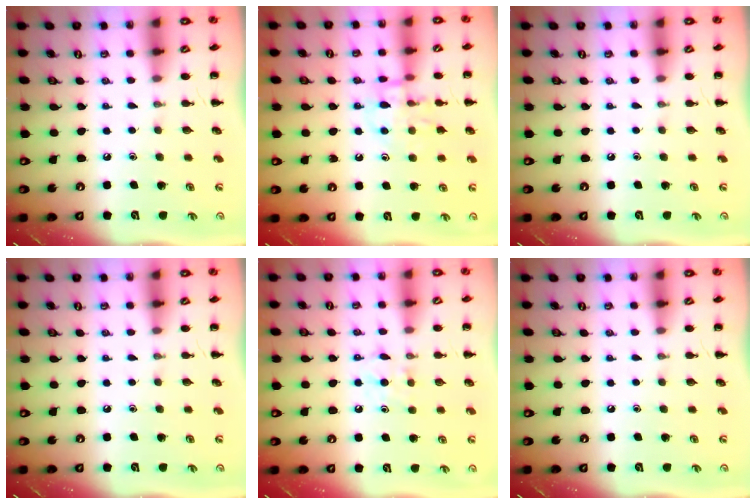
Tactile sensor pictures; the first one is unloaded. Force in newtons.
{"total": 12.0, "press": 12.0, "slide": 1.0}
{"total": 0.0}
{"total": 0.0}
{"total": 5.3, "press": 5.0, "slide": 1.7}
{"total": 0.0}